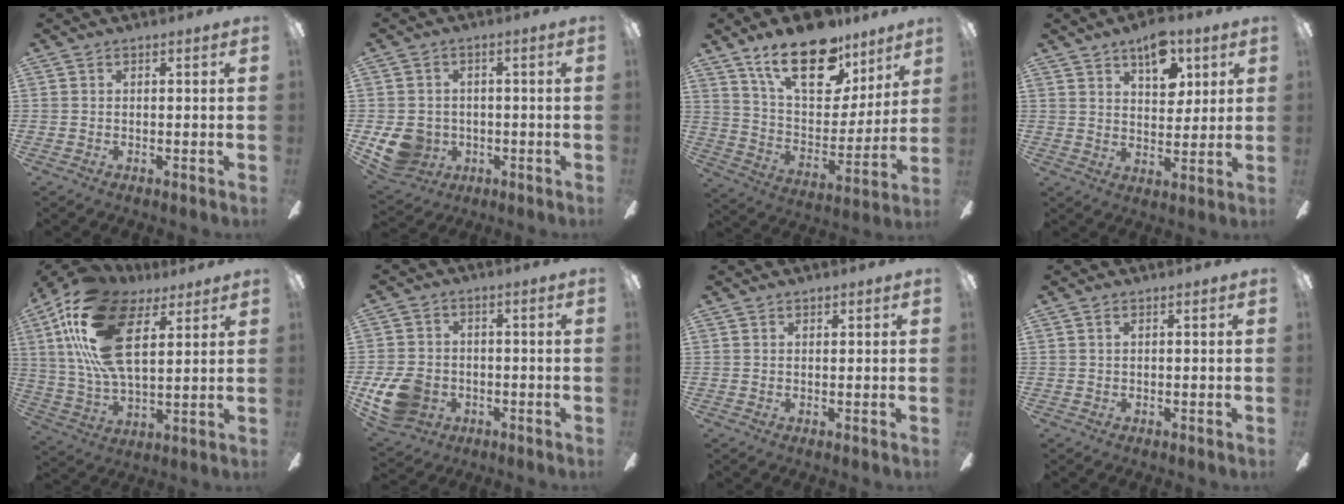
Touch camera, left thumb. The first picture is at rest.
{"total": 9.0, "force": [-2.1, 7.9, 3.8], "torque": [-0.092, 0.008, -0.037]}
{"total": 22.5, "force": [15.0, 10.5, 13.1], "torque": [-0.215, -0.083, 0.265]}
{"total": 10.3, "force": [6.1, 5.5, 6.2], "torque": [-0.069, -0.025, 0.102]}
{"total": 23.1, "force": [11.3, 11.0, 17.0], "torque": [-0.372, -0.031, 0.193]}
{"total": 11.2, "force": [-3.5, 8.8, 6.0], "torque": [-0.131, 0.020, -0.064]}
{"total": 0.9, "force": [0.7, 0.5, 0.2], "torque": [-0.005, 0.002, 0.014]}
{"total": 0.8, "force": [0.3, 0.3, 0.6], "torque": [-0.014, 0.003, 0.005]}